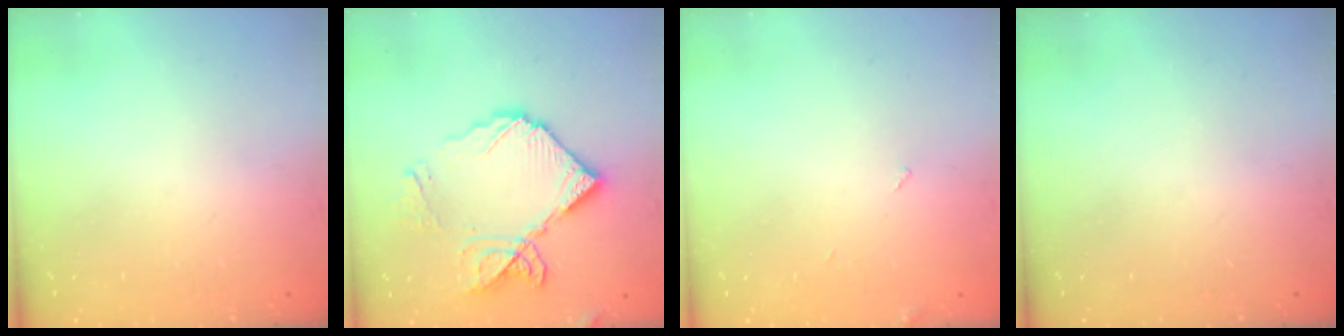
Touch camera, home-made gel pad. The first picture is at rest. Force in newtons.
{"total": 14.1, "press": 14.0, "slide": 1.1}
{"total": 2.2, "press": 2.2, "slide": 0.3}
{"total": 0.0}